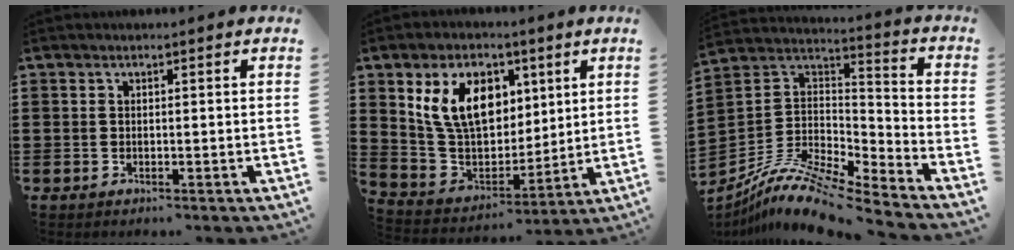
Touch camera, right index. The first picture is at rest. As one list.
[{"total": 12.1, "force": [5.1, 8.1, 7.4], "torque": [-0.171, 0.014, 0.098]}, {"total": 10.5, "force": [-8.8, 2.1, 5.3], "torque": [-0.113, 0.011, -0.178]}]